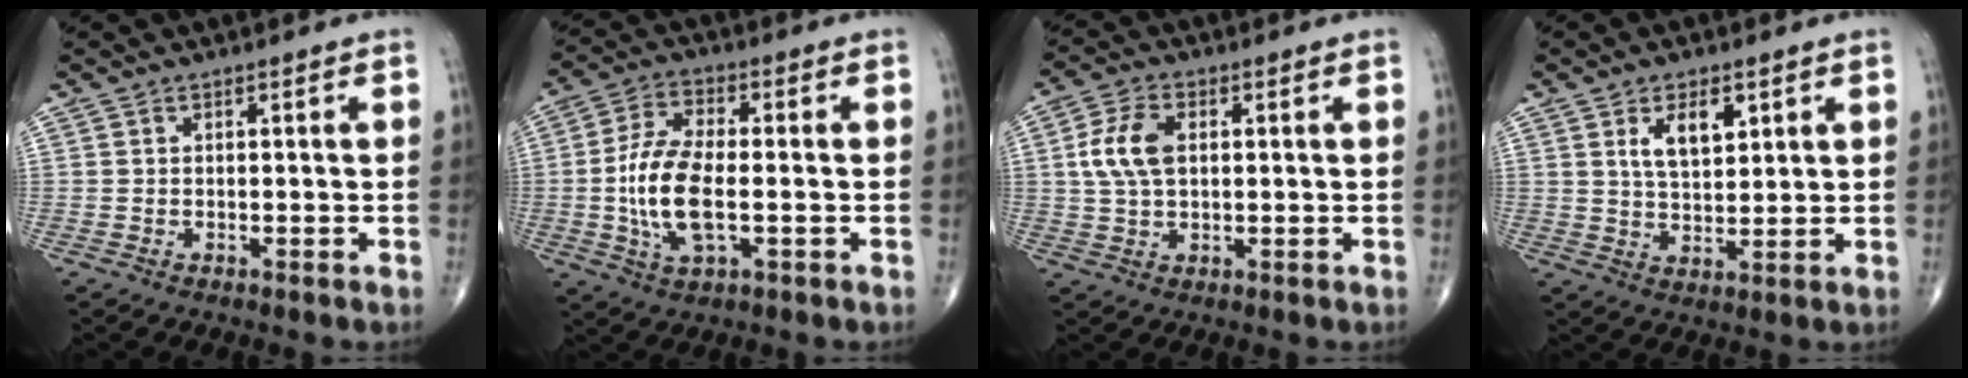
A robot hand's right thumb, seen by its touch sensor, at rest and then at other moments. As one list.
[{"total": 12.2, "force": [-1.7, 5.2, 10.9], "torque": [-0.226, 0.007, -0.034]}, {"total": 7.6, "force": [1.2, 4.6, 6.0], "torque": [-0.122, 0.008, 0.023]}, {"total": 6.7, "force": [2.8, 3.5, 5.0], "torque": [-0.071, -0.020, 0.054]}]